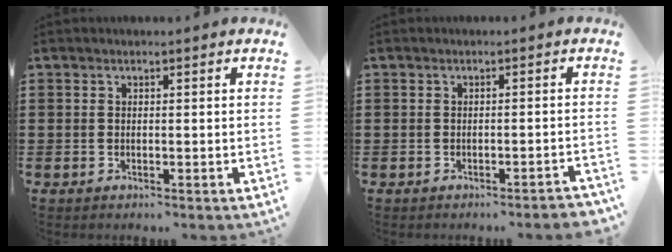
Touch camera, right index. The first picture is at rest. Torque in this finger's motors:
{"motor_torque": [0.03, -0.13, 0.23, 0.01]}